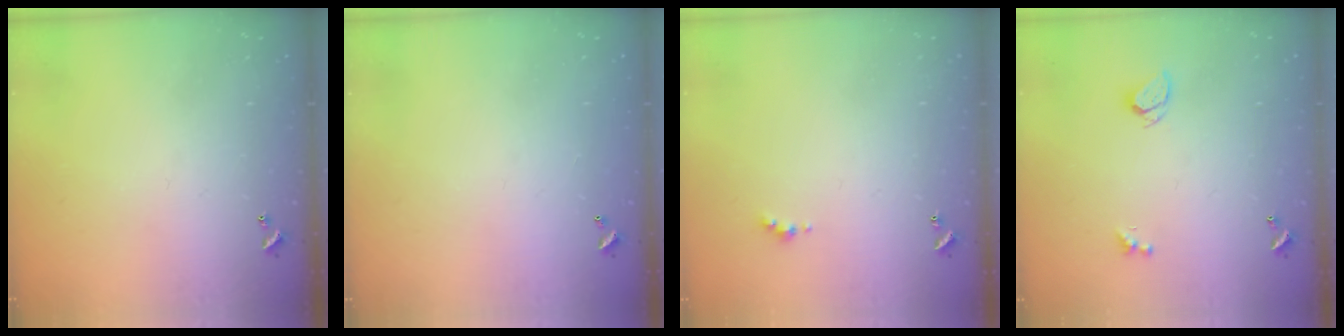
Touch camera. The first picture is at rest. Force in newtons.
{"total": 3.0, "press": 3.0, "slide": 0.1}
{"total": 1.0, "press": 0.9, "slide": 0.5}
{"total": 0.9, "press": 0.8, "slide": 0.3}